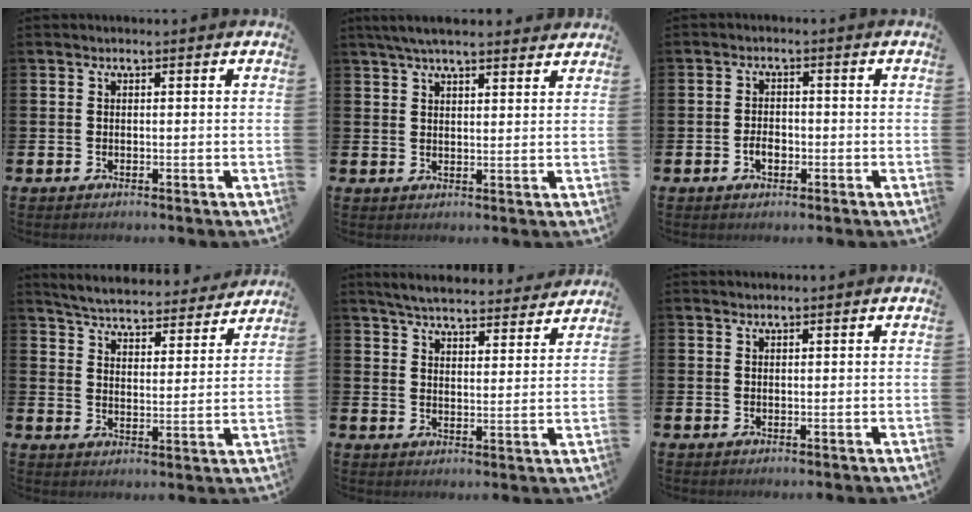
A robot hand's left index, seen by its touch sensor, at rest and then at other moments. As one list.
[{"total": 5.0, "force": [4.6, 0.8, 1.9], "torque": [-0.047, -0.010, 0.084]}, {"total": 2.4, "force": [-0.9, 1.5, 1.6], "torque": [-0.023, 0.000, -0.019]}, {"total": 5.2, "force": [5.1, 0.6, 0.6], "torque": [-0.041, -0.038, 0.086]}, {"total": 5.7, "force": [5.6, 0.7, 1.0], "torque": [-0.039, -0.036, 0.098]}, {"total": 0.6, "force": [0.6, 0.0, 0.0], "torque": [0.000, 0.000, 0.012]}]